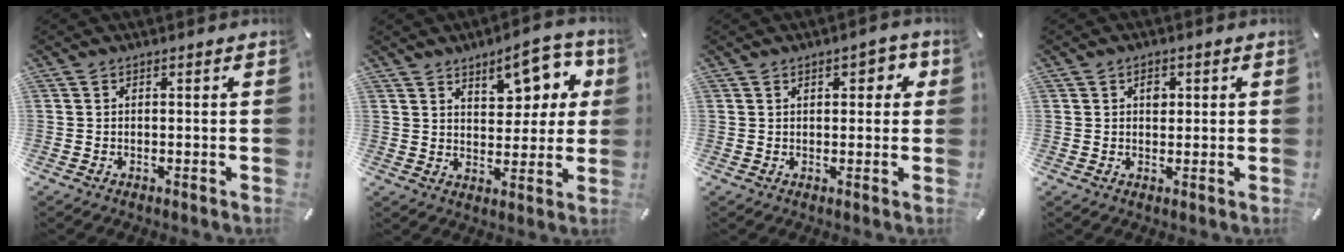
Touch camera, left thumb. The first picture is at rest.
{"total": 11.8, "force": [7.1, 5.9, 7.2], "torque": [-0.083, -0.039, 0.120]}
{"total": 3.9, "force": [1.2, 2.1, 3.1], "torque": [-0.040, 0.001, 0.013]}
{"total": 2.4, "force": [0.6, 1.8, 1.4], "torque": [-0.007, -0.002, 0.004]}